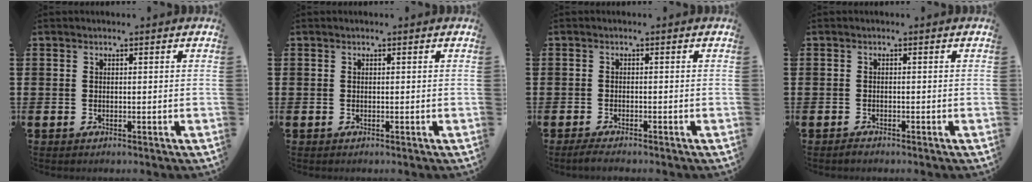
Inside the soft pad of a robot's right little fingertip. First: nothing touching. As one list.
[{"total": 0.0}, {"total": 1.3, "force": [-1.0, 0.1, 0.8], "torque": [-0.014, -0.002, -0.019]}, {"total": 0.5, "force": [-0.5, 0.1, 0.1], "torque": [-0.004, -0.003, -0.010]}]